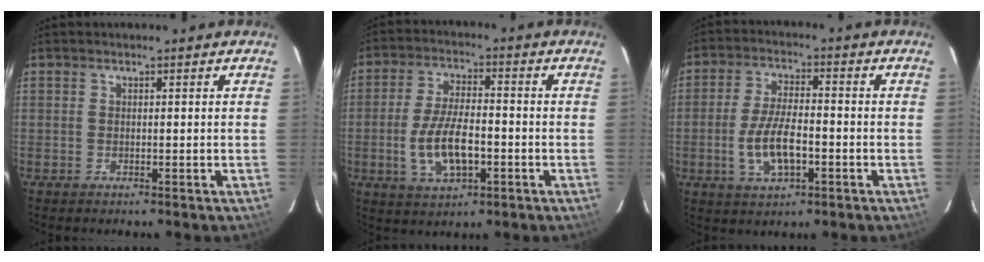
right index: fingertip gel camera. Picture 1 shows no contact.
{"total": 10.5, "force": [-2.9, 4.6, 9.0], "torque": [-0.182, -0.005, -0.045]}
{"total": 9.2, "force": [-2.8, 3.8, 7.9], "torque": [-0.161, -0.004, -0.046]}